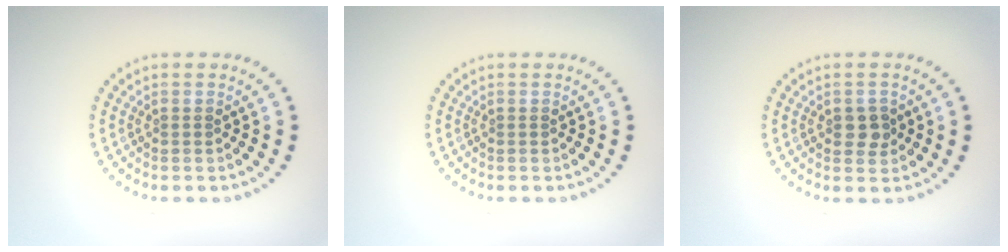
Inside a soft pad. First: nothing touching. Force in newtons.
{"total": 0.0}
{"total": 1.9, "press": 1.8, "slide": 0.3}